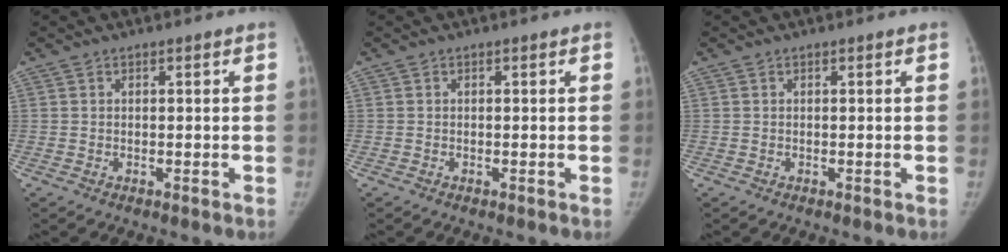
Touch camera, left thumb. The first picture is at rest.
{"total": 0.0}
{"total": 0.0}